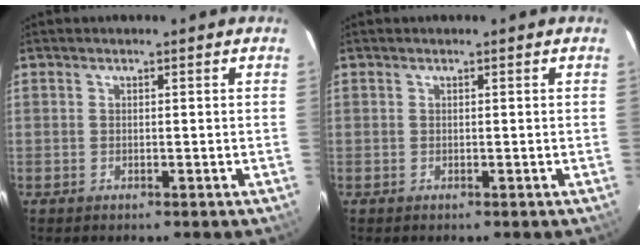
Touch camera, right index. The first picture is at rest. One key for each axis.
{"total": 0.0}